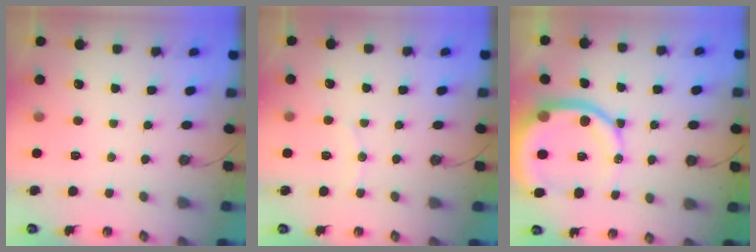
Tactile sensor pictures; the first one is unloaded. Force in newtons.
{"total": 5.2, "press": 5.2, "slide": 0.5}
{"total": 15.0, "press": 14.8, "slide": 2.0}